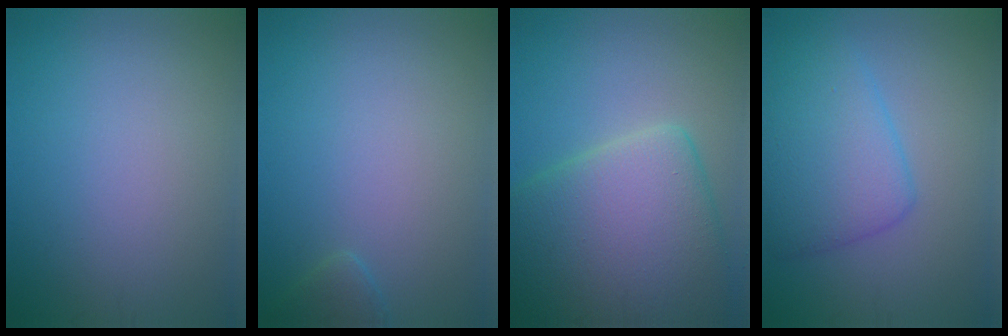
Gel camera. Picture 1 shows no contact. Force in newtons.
{"total": 1.1, "press": 1.1, "slide": 0.1}
{"total": 11.3, "press": 11.2, "slide": 0.4}
{"total": 5.4, "press": 5.4, "slide": 0.1}